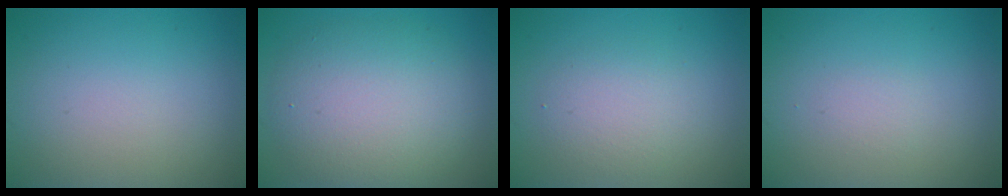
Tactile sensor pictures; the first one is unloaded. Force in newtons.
{"total": 7.3, "press": 7.3, "slide": 0.6}
{"total": 2.7, "press": 2.7, "slide": 0.1}
{"total": 0.8, "press": 0.8, "slide": 0.1}